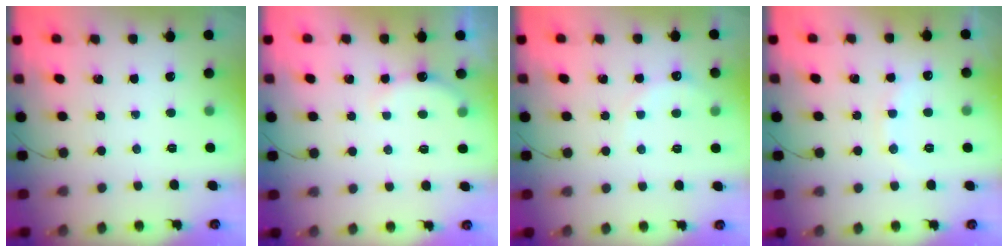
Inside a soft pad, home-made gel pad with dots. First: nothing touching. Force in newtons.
{"total": 4.3, "press": 4.1, "slide": 1.1}
{"total": 4.6, "press": 4.4, "slide": 1.5}
{"total": 8.4, "press": 8.2, "slide": 1.6}